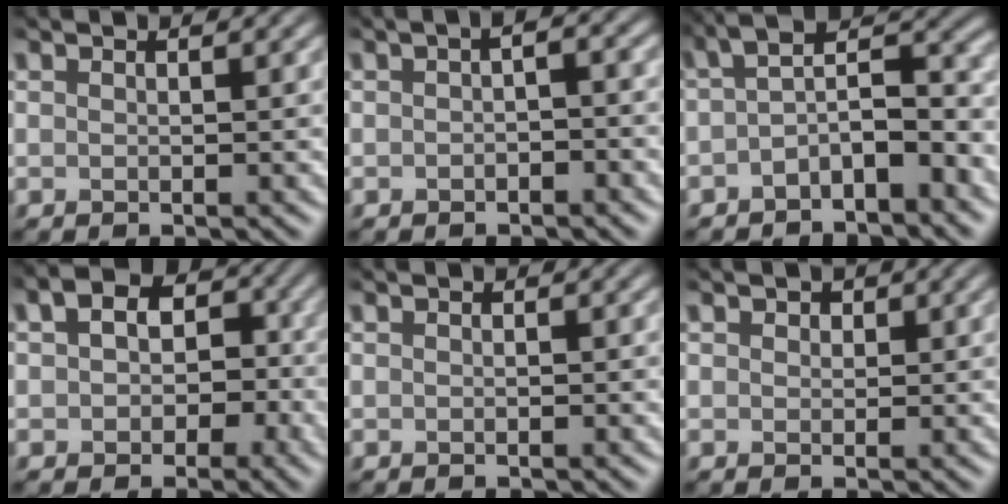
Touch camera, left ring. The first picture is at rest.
{"total": 1.7, "force": [-0.5, 0.7, 1.5], "torque": [-0.024, 0.003, -0.010]}
{"total": 5.6, "force": [-2.1, 2.2, 4.7], "torque": [-0.071, 0.017, -0.047]}
{"total": 5.0, "force": [0.6, 3.8, 3.2], "torque": [-0.030, 0.008, 0.000]}
{"total": 0.0}
{"total": 1.0, "force": [0.5, 0.8, 0.3], "torque": [-0.003, -0.001, 0.003]}